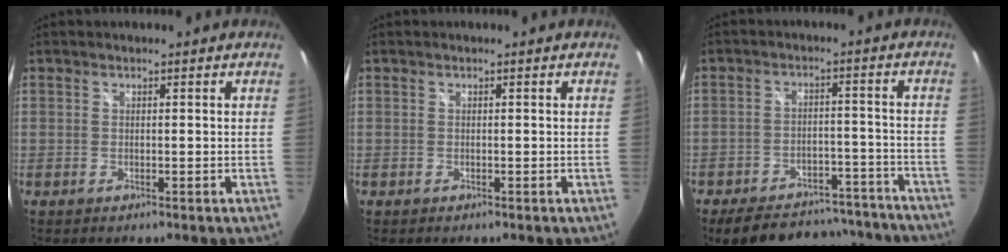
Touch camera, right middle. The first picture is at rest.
{"total": 0.0}
{"total": 20.8, "force": [-17.8, 8.0, 7.3], "torque": [-0.148, 0.026, -0.217]}